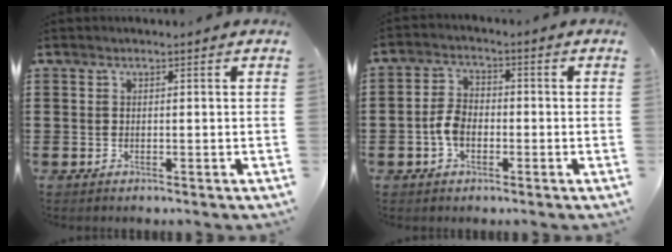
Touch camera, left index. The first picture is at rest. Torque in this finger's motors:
{"motor_torque": [0.70, 0.70, 0.17, 0.05]}